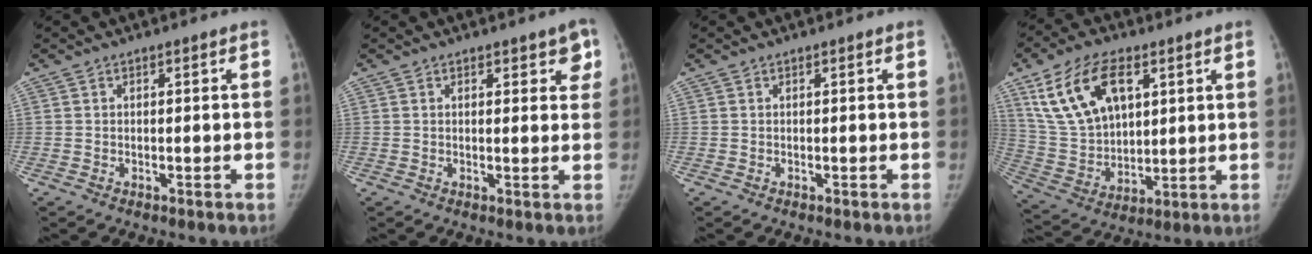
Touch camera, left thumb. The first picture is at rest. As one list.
[{"total": 4.4, "force": [2.3, 2.1, 3.1], "torque": [-0.006, -0.009, 0.023]}, {"total": 0.0}, {"total": 17.5, "force": [8.0, 10.1, 11.8], "torque": [-0.196, -0.022, 0.165]}]